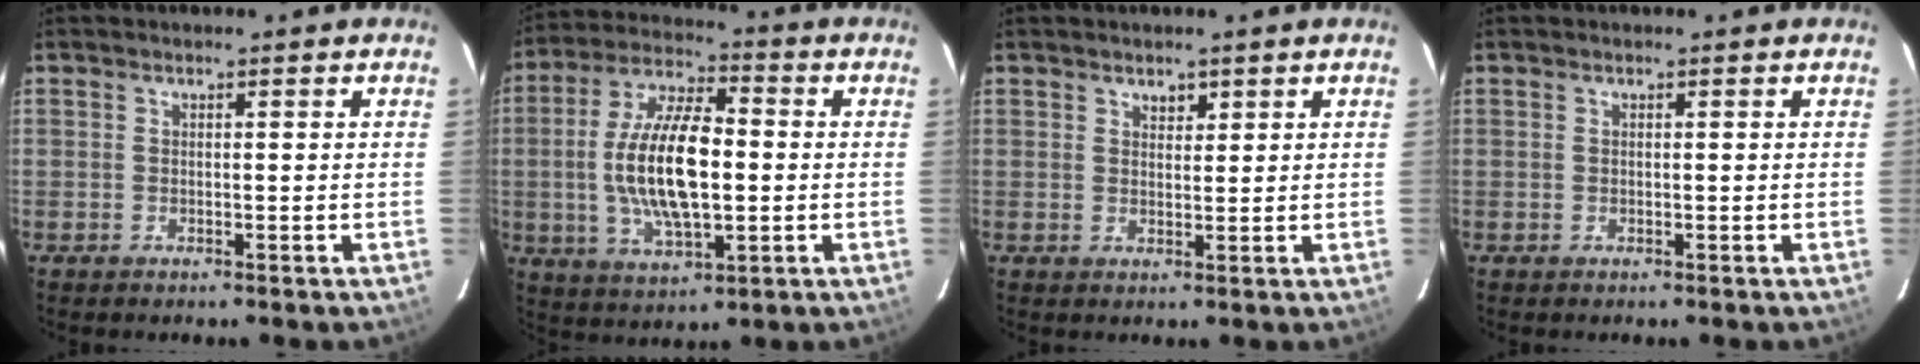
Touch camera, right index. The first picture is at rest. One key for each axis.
{"total": 16.4, "fx": -0.9, "fy": 6.6, "fz": 15.0, "tx": -0.296, "ty": 0.006, "tz": -0.014}
{"total": 1.8, "fx": 1.2, "fy": 1.2, "fz": 0.6, "tx": -0.005, "ty": 0.002, "tz": 0.021}
{"total": 0.0}